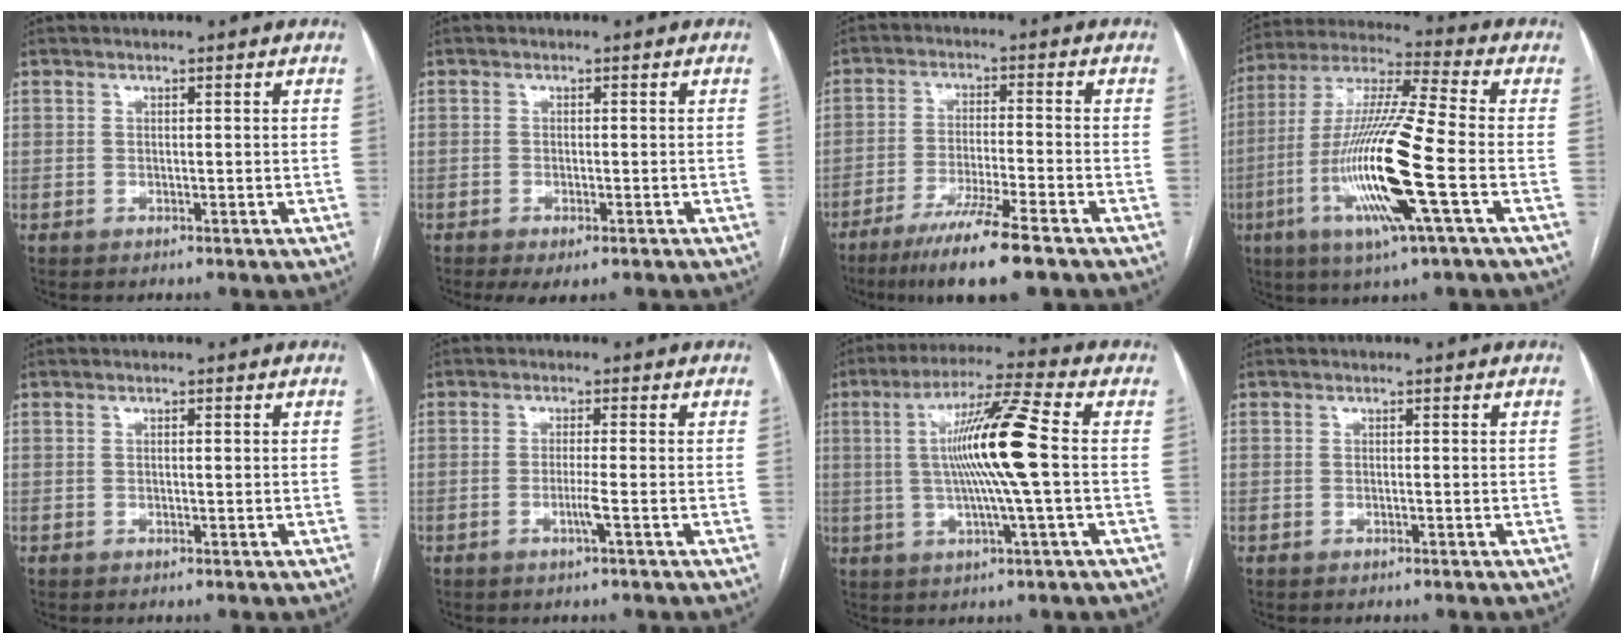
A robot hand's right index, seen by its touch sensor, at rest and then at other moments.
{"total": 3.0, "force": [-1.8, 1.0, 2.2], "torque": [-0.035, -0.007, -0.021]}
{"total": 10.6, "force": [-7.4, -0.1, 7.5], "torque": [-0.127, -0.029, -0.124]}
{"total": 18.6, "force": [-5.3, 0.4, 17.8], "torque": [-0.366, -0.018, -0.106]}
{"total": 0.7, "force": [0.1, 0.2, 0.7], "torque": [-0.012, 0.000, 0.001]}
{"total": 2.4, "force": [-0.9, -0.5, 2.2], "torque": [-0.043, -0.004, -0.019]}
{"total": 13.0, "force": [0.5, -0.8, 13.0], "torque": [-0.238, 0.006, 0.006]}
{"total": 0.0}